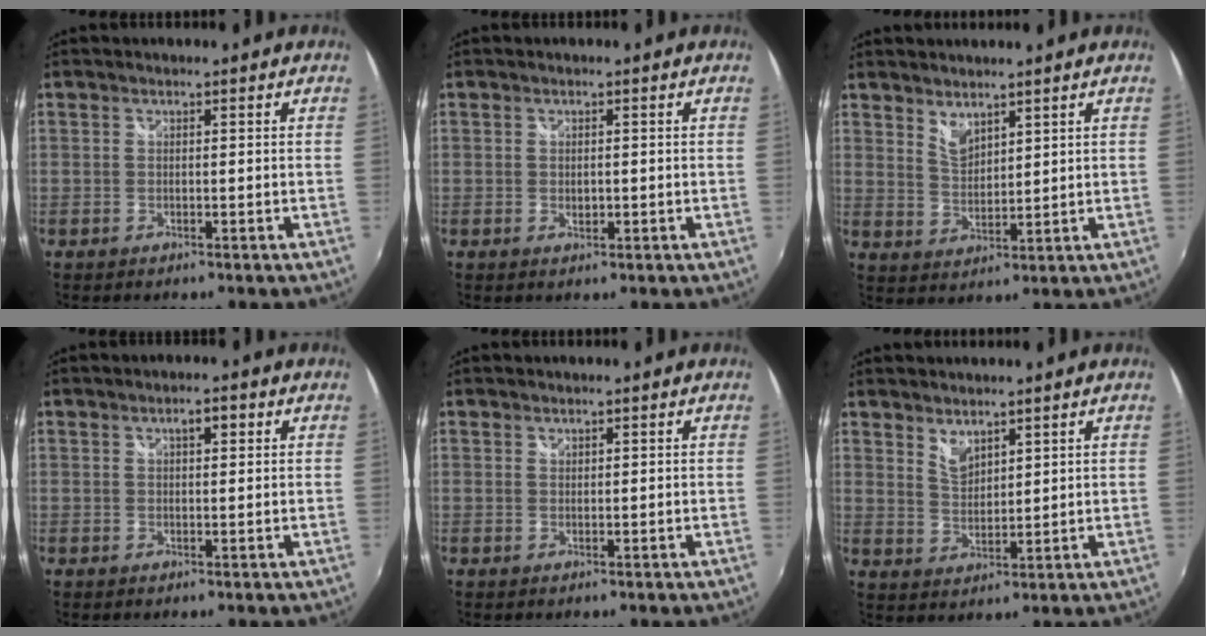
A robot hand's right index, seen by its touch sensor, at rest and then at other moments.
{"total": 1.3, "force": [-0.1, 0.9, 0.9], "torque": [-0.014, -0.001, -0.001]}
{"total": 4.2, "force": [3.6, 1.6, 1.7], "torque": [-0.025, -0.006, 0.065]}
{"total": 2.4, "force": [1.0, 1.0, 2.0], "torque": [-0.029, 0.008, 0.014]}
{"total": 0.5, "force": [0.5, 0.2, 0.0], "torque": [0.002, 0.000, 0.010]}
{"total": 4.1, "force": [3.4, 1.6, 1.6], "torque": [-0.024, -0.005, 0.061]}